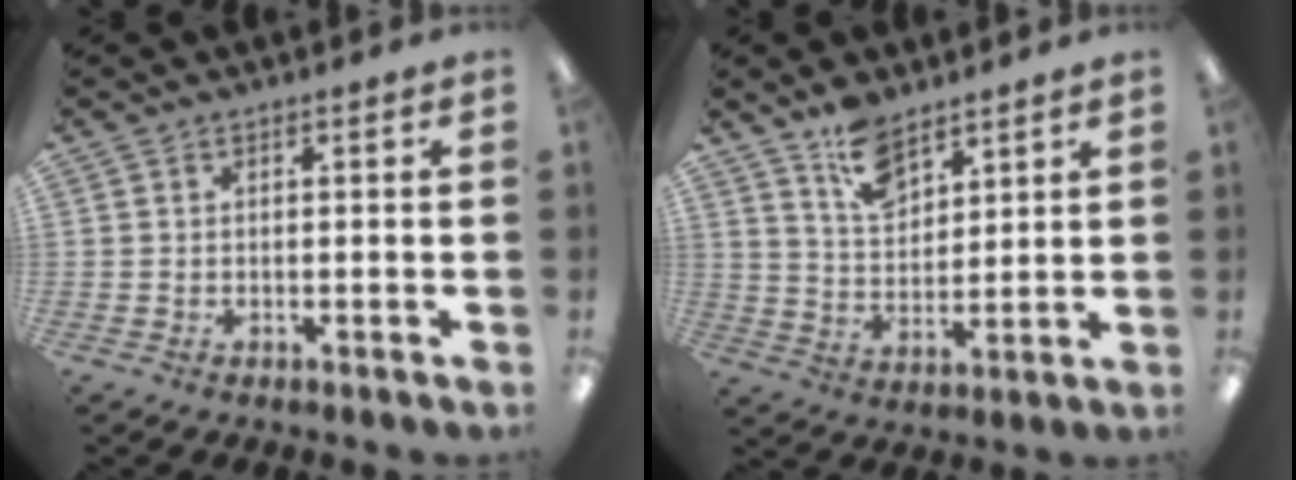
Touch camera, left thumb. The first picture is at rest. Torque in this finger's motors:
{"motor_torque": [0.10, -0.02, -0.40, 0.18, 0.08]}